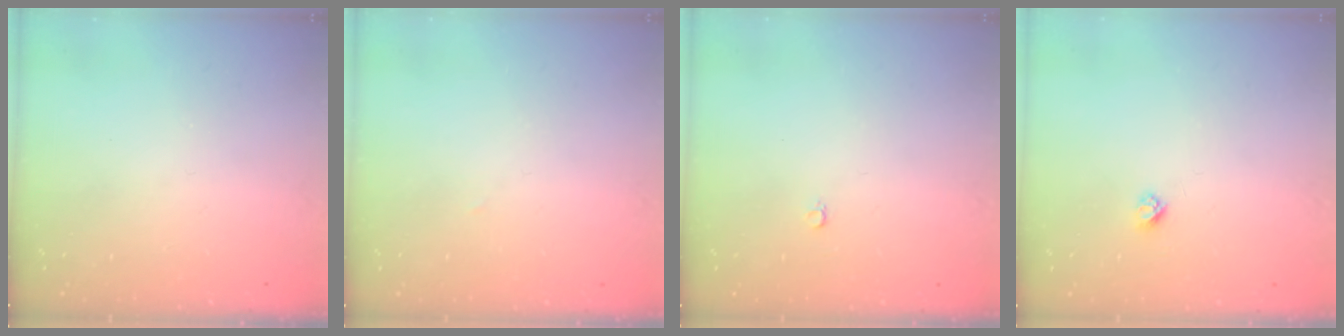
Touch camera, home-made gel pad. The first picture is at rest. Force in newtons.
{"total": 1.1, "press": 1.1, "slide": 0.1}
{"total": 2.4, "press": 2.4, "slide": 0.2}
{"total": 2.7, "press": 2.6, "slide": 0.3}